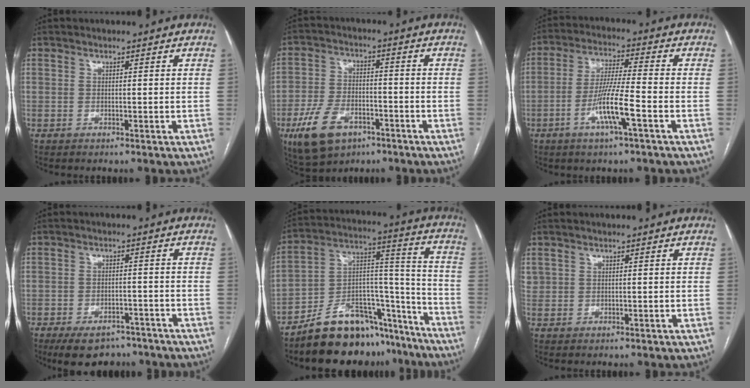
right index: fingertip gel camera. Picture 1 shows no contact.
{"total": 10.9, "force": [-5.7, 6.2, 6.8], "torque": [-0.144, 0.002, -0.094]}
{"total": 8.9, "force": [-3.5, 0.0, 8.2], "torque": [-0.160, -0.003, -0.069]}
{"total": 8.8, "force": [-6.8, 4.3, 3.6], "torque": [-0.051, 0.003, -0.099]}
{"total": 19.5, "force": [-15.9, 7.9, 8.1], "torque": [-0.114, 0.059, -0.255]}
{"total": 1.5, "force": [0.7, 1.3, 0.3], "torque": [-0.003, 0.013, 0.013]}